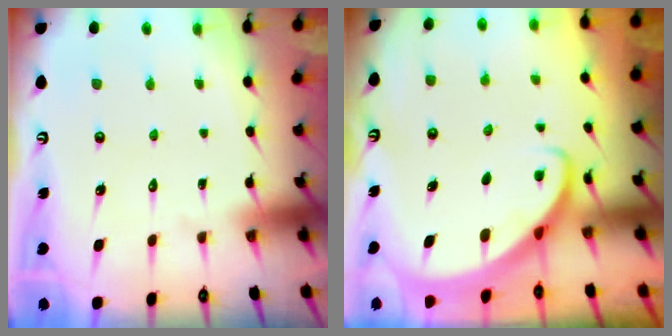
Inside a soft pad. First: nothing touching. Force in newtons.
{"total": 2.3, "press": 2.3, "slide": 0.3}